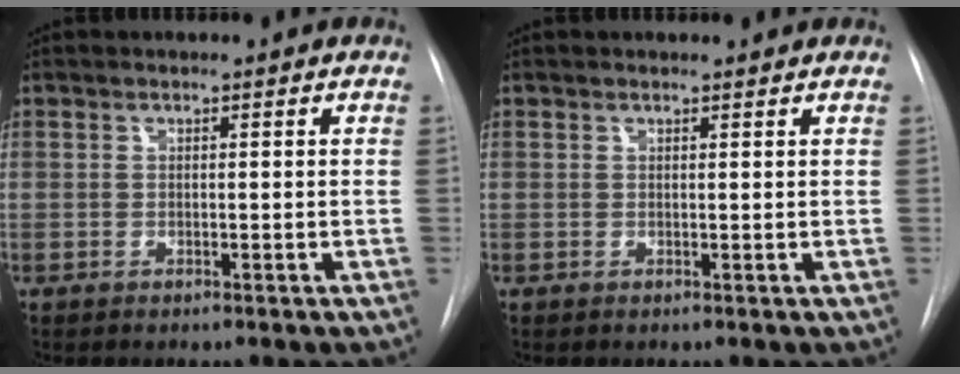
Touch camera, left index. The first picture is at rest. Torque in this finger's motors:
{"motor_torque": [0.30, -0.33, -0.21, 0.00]}